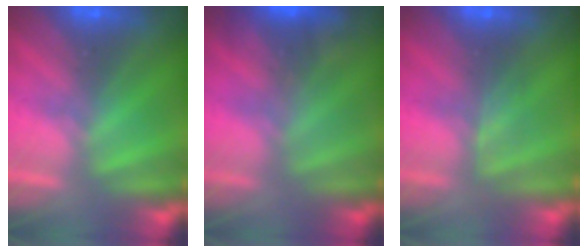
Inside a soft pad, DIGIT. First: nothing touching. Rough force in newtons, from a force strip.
{"total": 4.9}
{"total": 2.4}